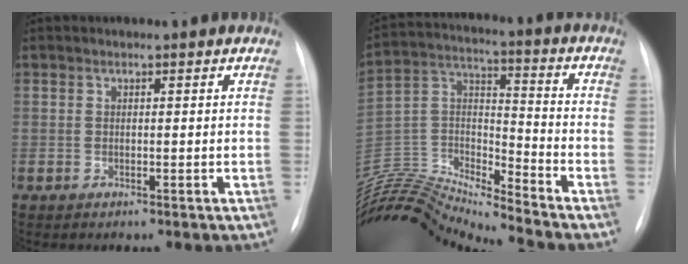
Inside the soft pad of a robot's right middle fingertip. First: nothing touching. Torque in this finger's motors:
{"motor_torque": [-0.63, -1.11, -0.05, 0.06]}